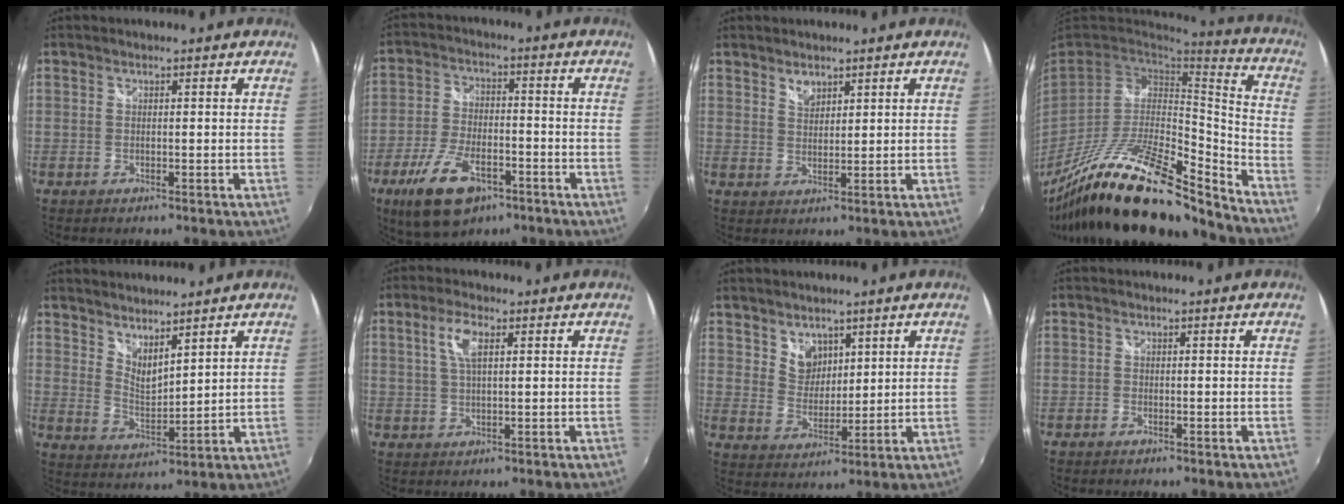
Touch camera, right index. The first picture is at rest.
{"total": 13.2, "force": [-7.5, 6.3, 8.8], "torque": [-0.191, -0.018, -0.133]}
{"total": 2.9, "force": [2.2, 1.5, 1.2], "torque": [-0.016, 0.000, 0.039]}
{"total": 26.5, "force": [-20.3, 6.1, 15.9], "torque": [-0.277, -0.038, -0.345]}
{"total": 6.7, "force": [5.7, 1.6, 3.1], "torque": [-0.047, -0.008, 0.104]}
{"total": 4.9, "force": [1.8, 1.8, 4.3], "torque": [-0.082, 0.006, 0.034]}
{"total": 5.5, "force": [3.6, 3.9, 1.5], "torque": [-0.012, 0.004, 0.071]}
{"total": 0.6, "force": [-0.6, 0.2, 0.0], "torque": [-0.001, -0.003, -0.013]}